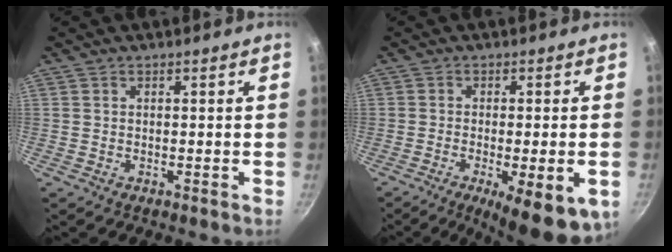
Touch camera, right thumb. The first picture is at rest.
{"total": 12.5, "force": [-4.8, 3.5, 11.0], "torque": [-0.147, 0.001, -0.065]}